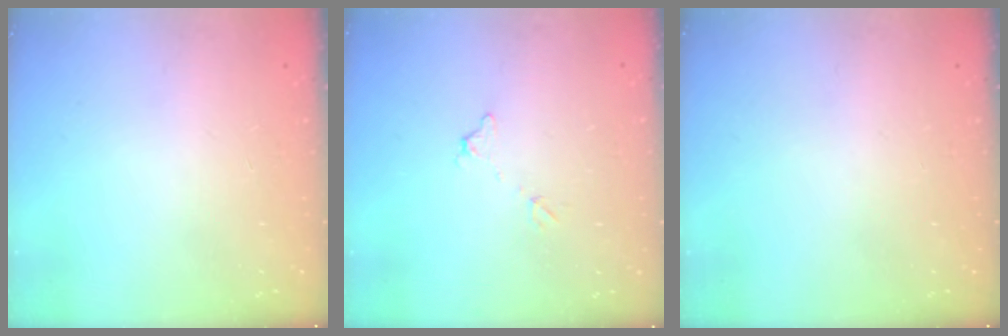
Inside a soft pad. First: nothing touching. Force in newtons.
{"total": 5.5, "press": 5.5, "slide": 0.3}
{"total": 0.0}